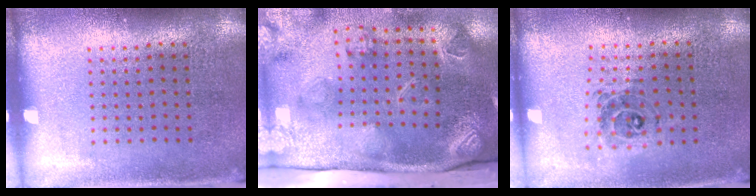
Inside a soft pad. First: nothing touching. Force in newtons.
{"total": 4.3, "press": 3.2, "slide": 2.8}
{"total": 0.7, "press": 0.7, "slide": 0.0}